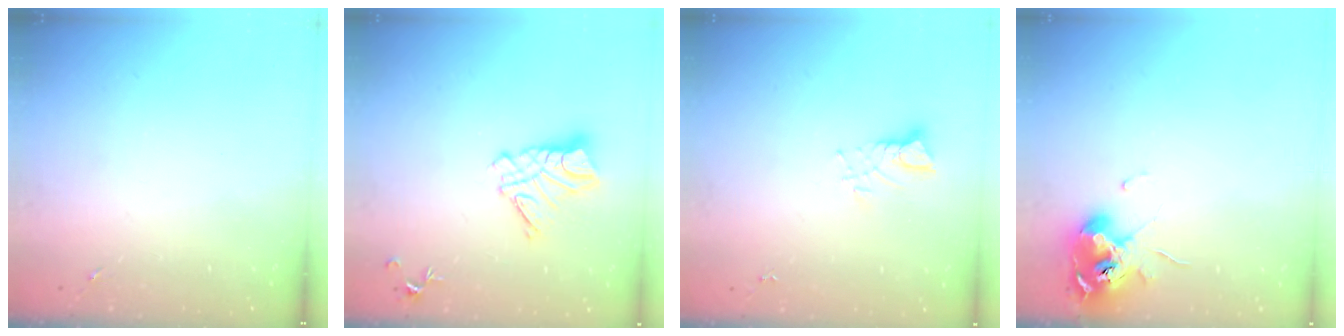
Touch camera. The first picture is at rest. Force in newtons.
{"total": 11.1, "press": 11.0, "slide": 1.1}
{"total": 3.8, "press": 3.7, "slide": 0.3}
{"total": 10.8, "press": 10.7, "slide": 1.2}